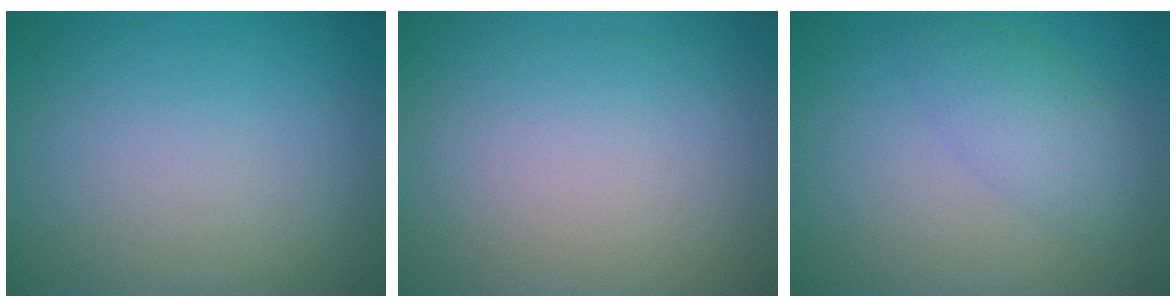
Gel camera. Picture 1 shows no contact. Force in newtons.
{"total": 0.0}
{"total": 1.9, "press": 1.9, "slide": 0.2}